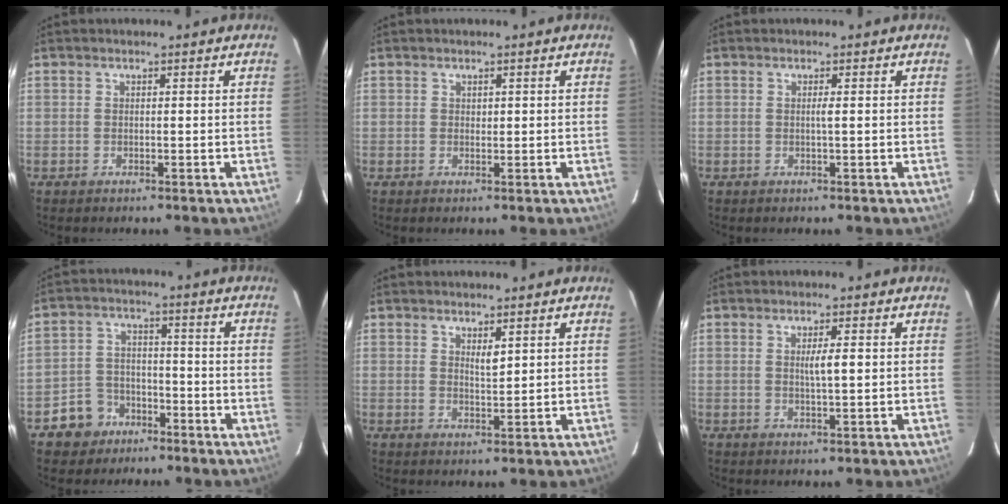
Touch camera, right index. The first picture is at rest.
{"total": 0.6, "force": [0.2, 0.4, 0.3], "torque": [-0.003, -0.001, 0.003]}
{"total": 0.8, "force": [0.0, -0.2, 0.7], "torque": [-0.013, -0.001, -0.002]}
{"total": 6.6, "force": [-4.1, 5.2, 0.9], "torque": [-0.014, 0.014, -0.067]}
{"total": 1.9, "force": [1.0, 0.4, 1.5], "torque": [-0.029, -0.004, 0.021]}
{"total": 2.7, "force": [0.4, 0.1, 2.6], "torque": [-0.047, 0.000, 0.005]}